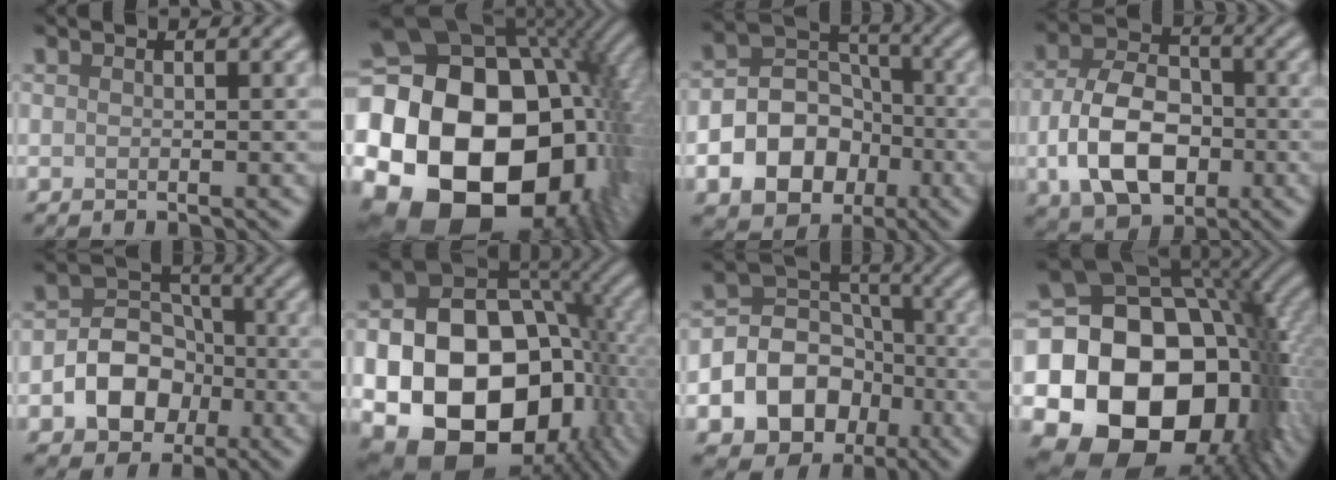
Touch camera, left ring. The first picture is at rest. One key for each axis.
{"total": 23.7, "fx": -3.5, "fy": 17.6, "fz": 15.4, "tx": -0.261, "ty": -0.032, "tz": -0.085}
{"total": 9.4, "fx": -3.5, "fy": 7.5, "fz": 4.4, "tx": -0.061, "ty": -0.006, "tz": -0.080}
{"total": 8.3, "fx": -2.1, "fy": 5.5, "fz": 5.9, "tx": -0.115, "ty": 0.002, "tz": -0.046}
{"total": 6.2, "fx": -2.0, "fy": 4.9, "fz": 3.4, "tx": -0.037, "ty": 0.002, "tz": -0.045}
{"total": 21.0, "fx": -4.9, "fy": 16.2, "fz": 12.5, "tx": -0.199, "ty": -0.041, "tz": -0.078}
{"total": 11.1, "fx": -4.1, "fy": 9.3, "fz": 4.5, "tx": -0.082, "ty": -0.009, "tz": -0.088}
{"total": 21.3, "fx": -5.1, "fy": 15.8, "fz": 13.4, "tx": -0.202, "ty": -0.030, "tz": -0.092}